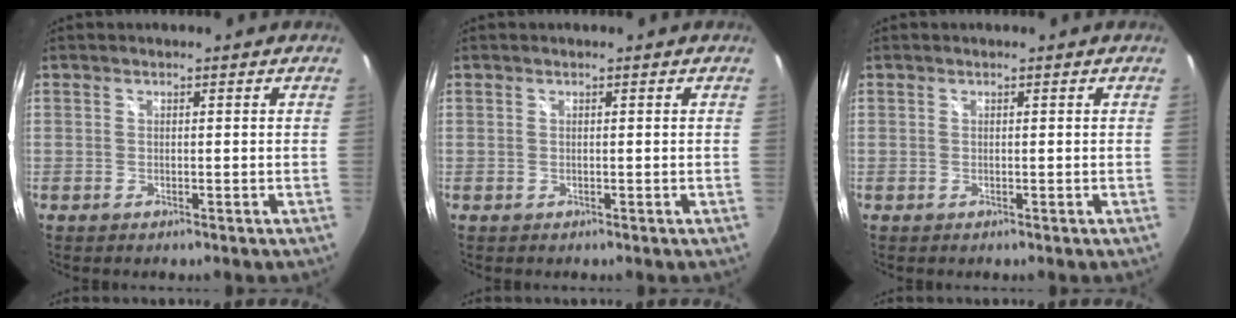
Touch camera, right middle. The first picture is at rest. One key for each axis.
{"total": 0.0}
{"total": 0.0}